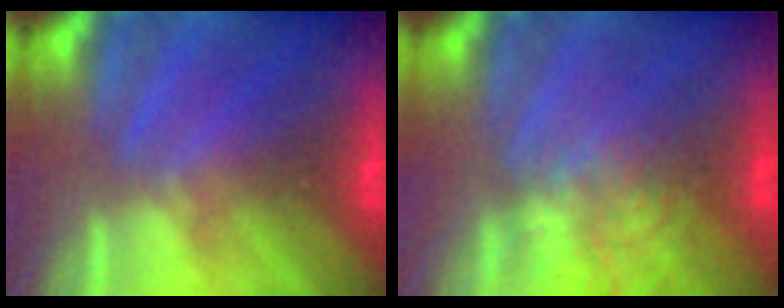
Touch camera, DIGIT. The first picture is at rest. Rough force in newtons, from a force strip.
{"total": 2.2}